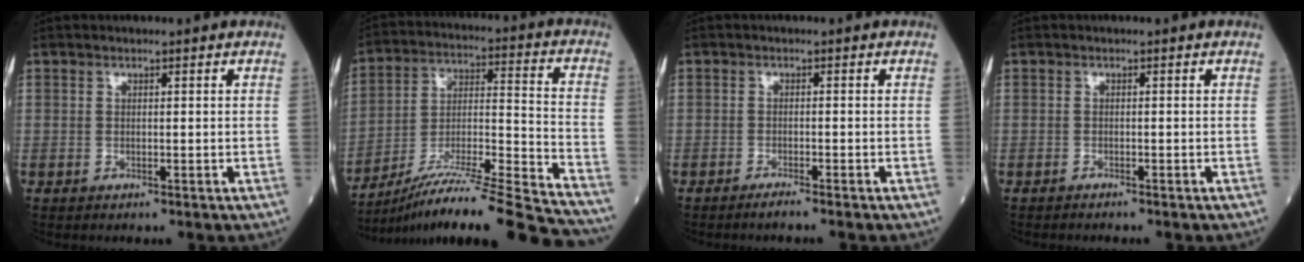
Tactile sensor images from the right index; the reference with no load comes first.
{"total": 25.6, "force": [-22.7, -0.5, 11.9], "torque": [-0.156, -0.021, -0.357]}
{"total": 1.8, "force": [-1.5, -0.4, 0.9], "torque": [-0.020, 0.000, -0.025]}
{"total": 1.4, "force": [-1.3, 0.1, 0.5], "torque": [-0.011, -0.001, -0.013]}